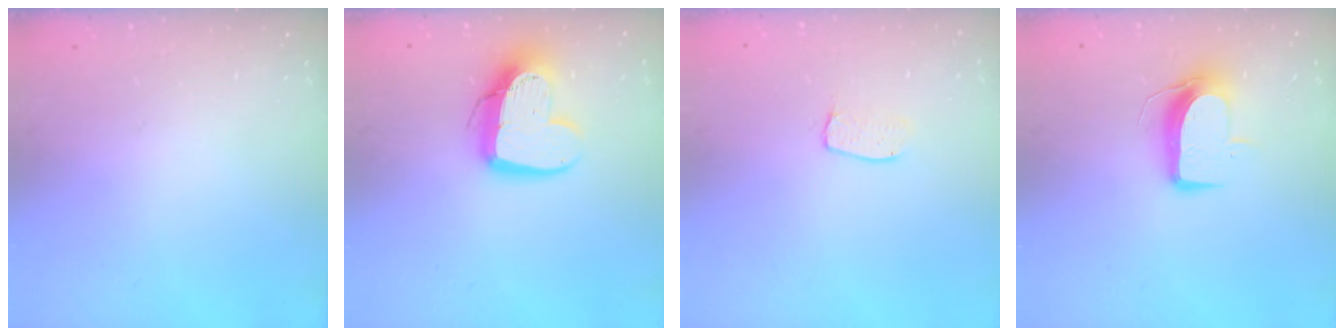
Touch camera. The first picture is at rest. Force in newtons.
{"total": 13.5, "press": 13.5, "slide": 1.1}
{"total": 4.8, "press": 4.8, "slide": 0.3}
{"total": 9.5, "press": 9.5, "slide": 0.8}